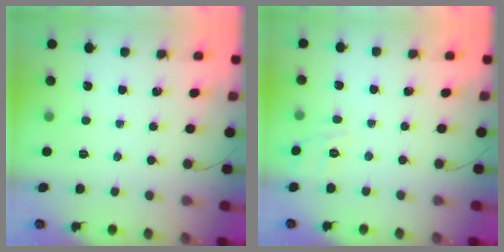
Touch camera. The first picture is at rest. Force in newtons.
{"total": 7.6, "press": 7.3, "slide": 1.8}